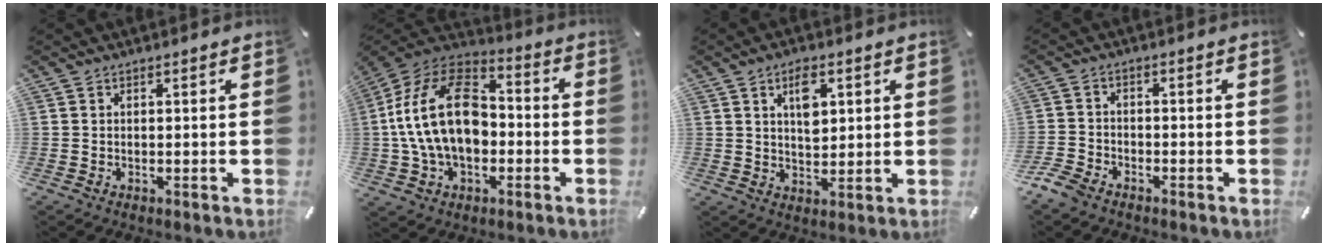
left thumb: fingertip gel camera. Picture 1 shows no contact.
{"total": 21.6, "force": [-1.4, 14.9, 15.5], "torque": [-0.326, 0.030, -0.027]}
{"total": 6.9, "force": [2.7, 4.1, 4.8], "torque": [-0.072, -0.003, 0.042]}
{"total": 4.7, "force": [-3.7, 2.4, 1.7], "torque": [-0.050, 0.013, -0.075]}